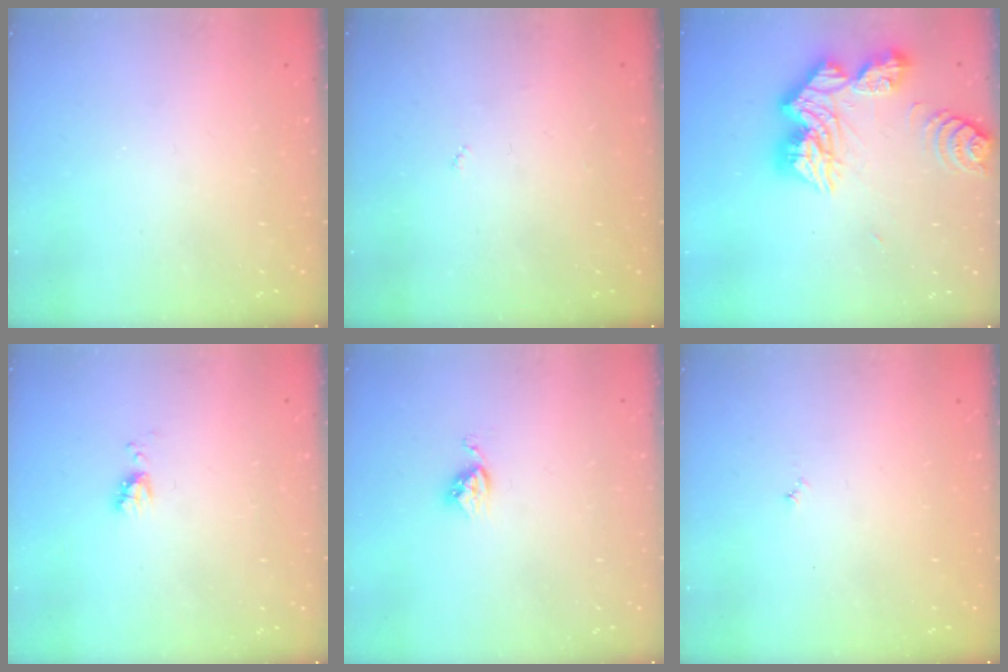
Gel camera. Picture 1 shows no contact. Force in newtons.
{"total": 2.7, "press": 2.7, "slide": 0.4}
{"total": 19.6, "press": 19.5, "slide": 1.9}
{"total": 4.3, "press": 4.2, "slide": 0.7}
{"total": 3.9, "press": 3.9, "slide": 0.4}
{"total": 3.0, "press": 2.9, "slide": 0.3}